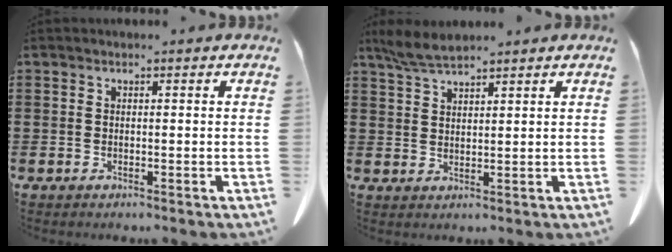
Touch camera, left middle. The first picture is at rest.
{"total": 3.8, "force": [3.3, 0.3, 1.8], "torque": [-0.046, -0.006, 0.062]}